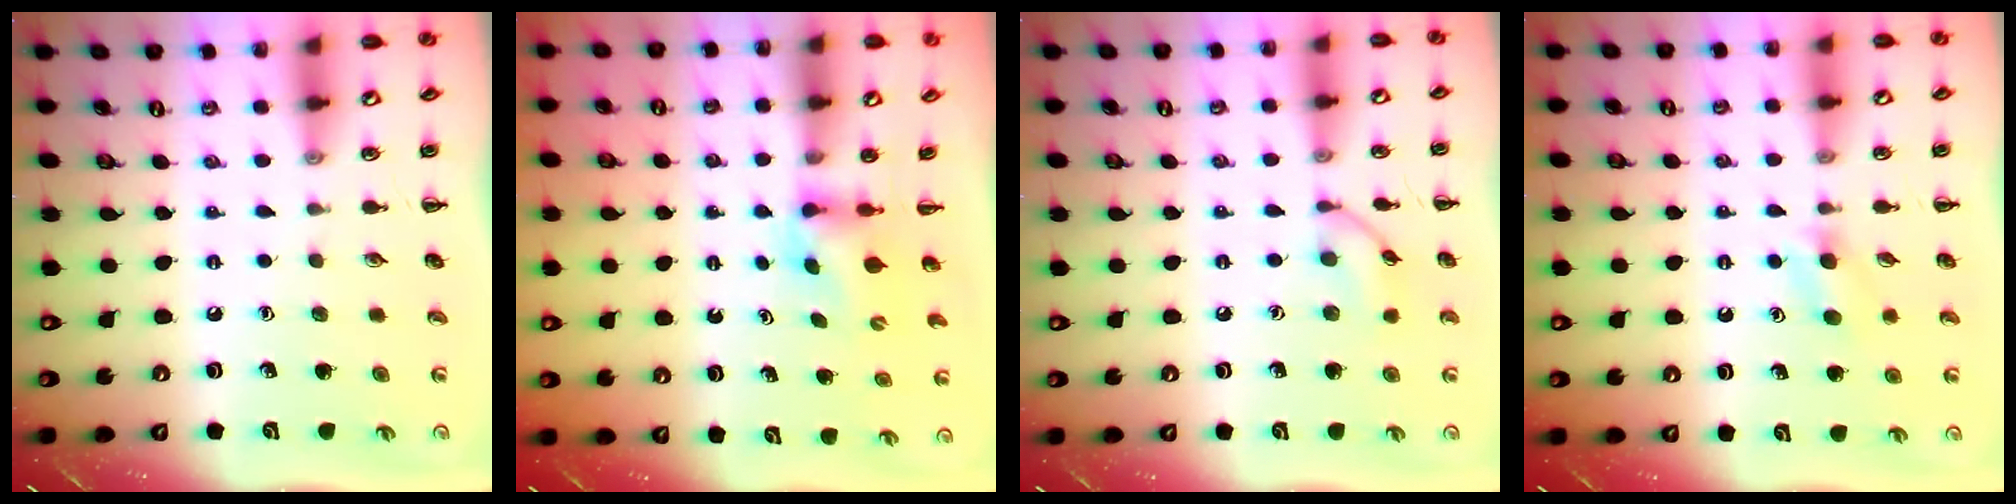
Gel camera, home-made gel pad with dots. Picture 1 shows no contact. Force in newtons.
{"total": 2.9, "press": 2.6, "slide": 1.2}
{"total": 8.0, "press": 8.0, "slide": 0.7}
{"total": 3.3, "press": 3.0, "slide": 1.3}